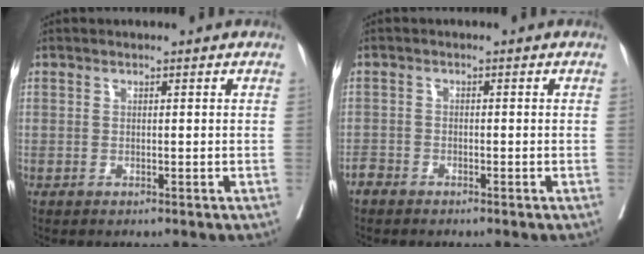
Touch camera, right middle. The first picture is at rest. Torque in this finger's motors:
{"motor_torque": [0.14, -0.27, 0.18, 0.02]}